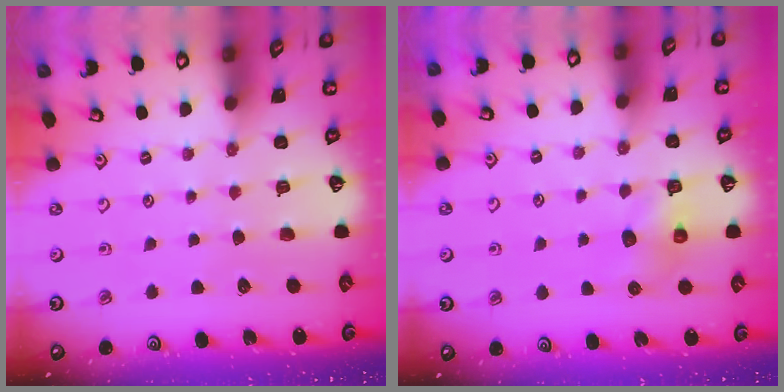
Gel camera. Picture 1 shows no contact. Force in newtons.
{"total": 6.5, "press": 6.5, "slide": 0.2}